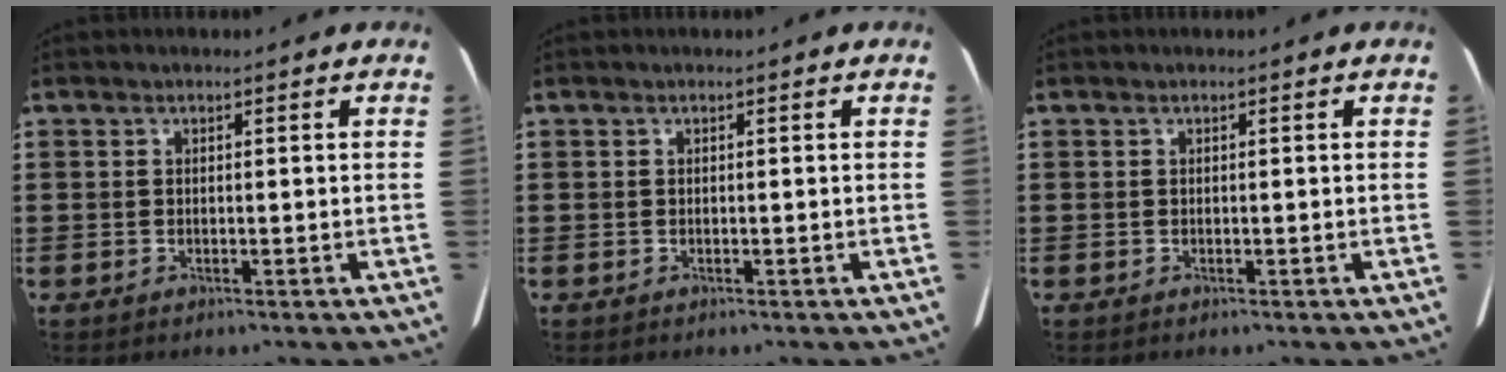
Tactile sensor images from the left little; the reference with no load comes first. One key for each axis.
{"total": 0.0}
{"total": 0.0}